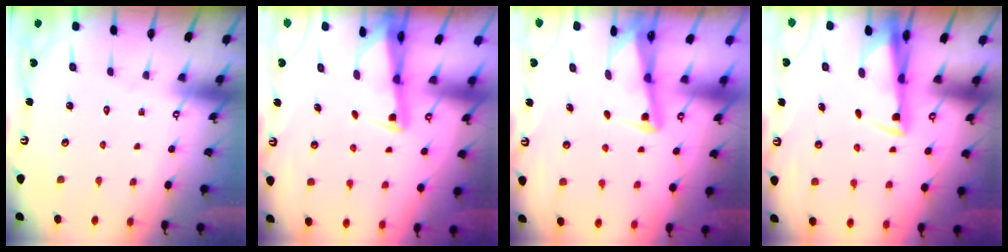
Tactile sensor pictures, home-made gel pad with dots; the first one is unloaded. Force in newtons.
{"total": 2.6, "press": 2.6, "slide": 0.3}
{"total": 3.0, "press": 2.9, "slide": 0.4}
{"total": 3.2, "press": 3.1, "slide": 0.8}